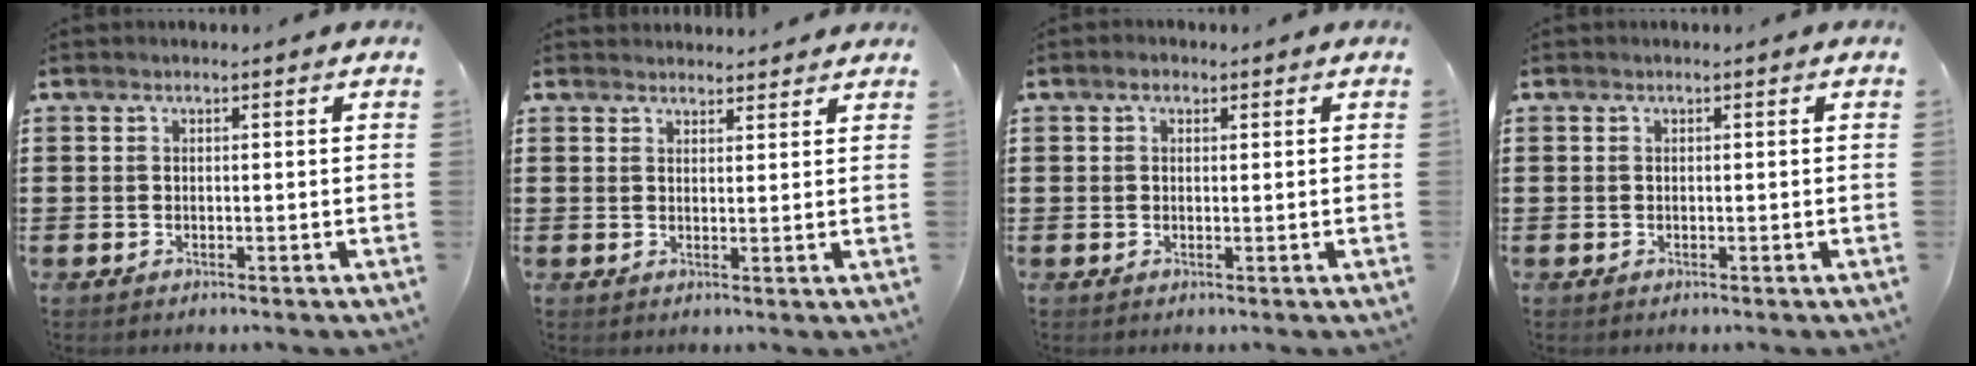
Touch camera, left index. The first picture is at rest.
{"total": 2.2, "force": [2.1, 0.4, -0.2], "torque": [-0.001, -0.002, 0.042]}
{"total": 1.6, "force": [0.9, 1.0, 0.9], "torque": [-0.013, 0.005, 0.013]}
{"total": 0.0}